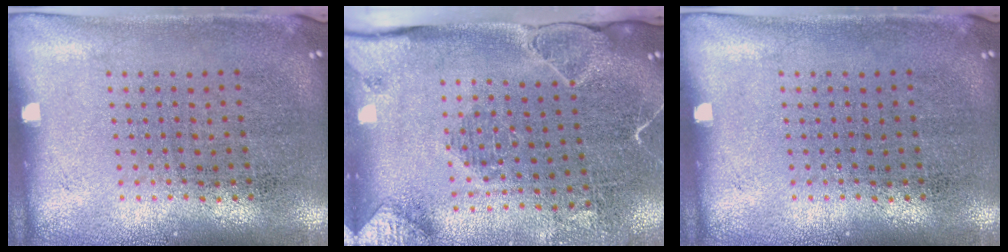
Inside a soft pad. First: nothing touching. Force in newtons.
{"total": 2.1, "press": 2.1, "slide": 0.5}
{"total": 0.0}